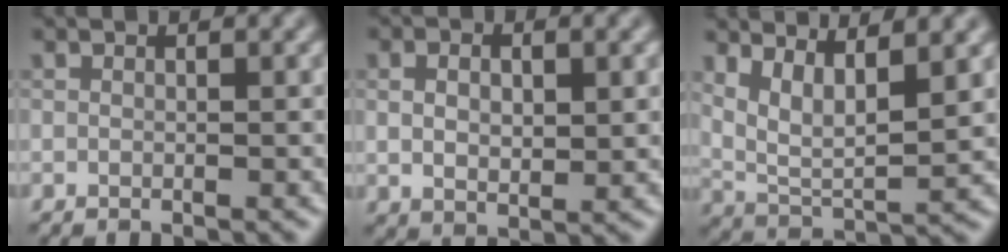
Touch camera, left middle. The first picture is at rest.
{"total": 3.8, "force": [0.6, 2.2, 3.0], "torque": [-0.067, -0.011, 0.010]}
{"total": 5.3, "force": [2.9, 1.8, 4.1], "torque": [-0.088, -0.017, 0.058]}